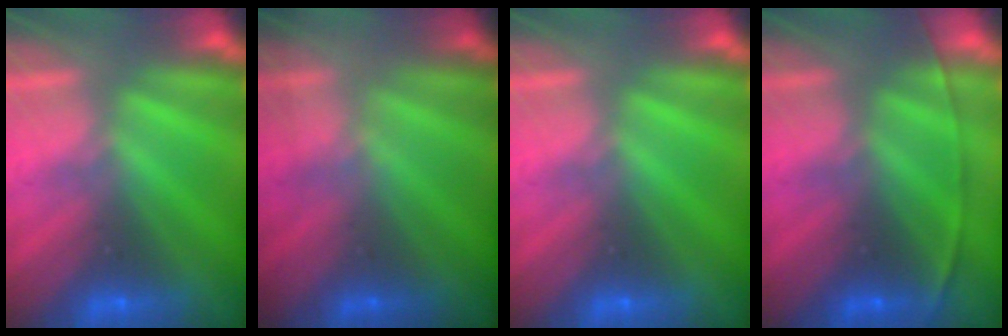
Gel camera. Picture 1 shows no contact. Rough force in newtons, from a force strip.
{"total": 1.7}
{"total": 0.0}
{"total": 1.6}